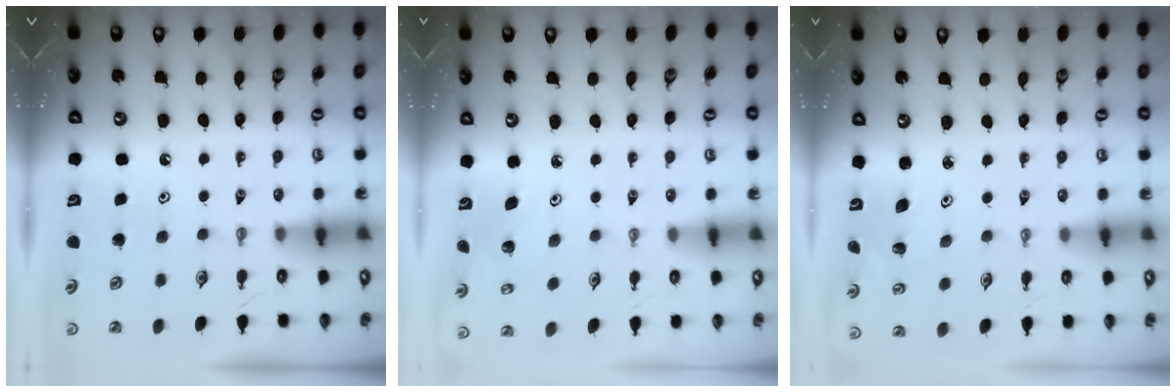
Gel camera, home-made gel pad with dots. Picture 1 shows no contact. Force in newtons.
{"total": 3.6, "press": 3.6, "slide": 0.2}
{"total": 1.9, "press": 1.9, "slide": 0.1}